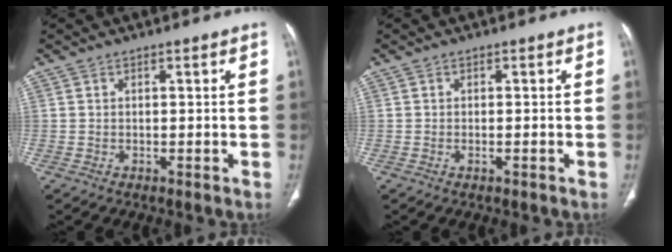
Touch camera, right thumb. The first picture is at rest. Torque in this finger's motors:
{"motor_torque": [-0.37, -0.11, -0.49, 0.28, -0.08]}